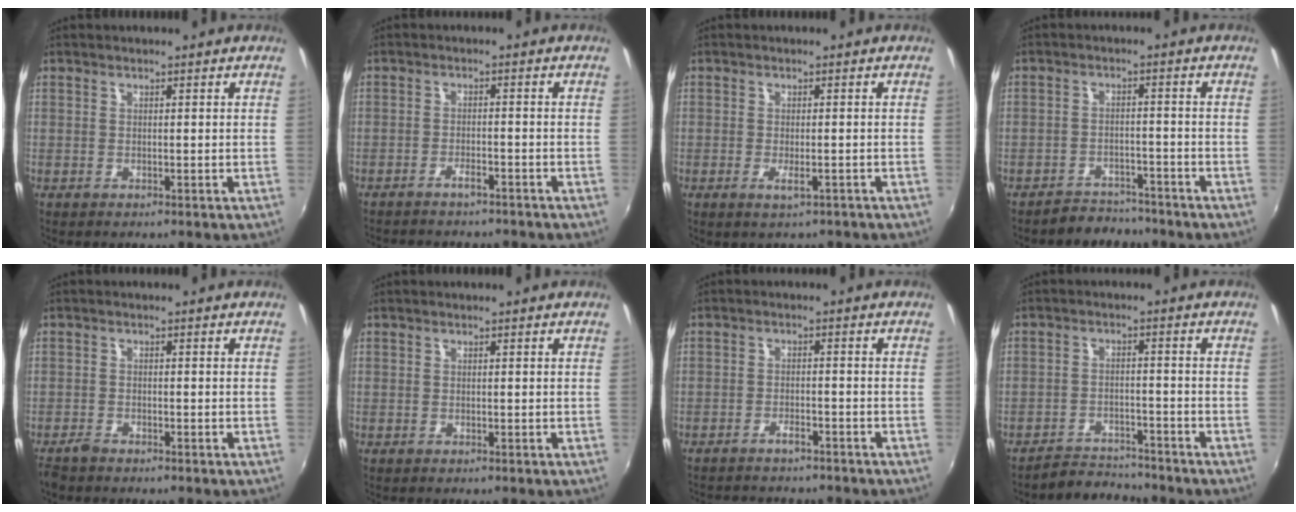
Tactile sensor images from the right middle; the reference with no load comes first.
{"total": 6.4, "force": [-5.7, 1.7, 2.3], "torque": [-0.060, -0.006, -0.083]}
{"total": 2.4, "force": [-1.4, 0.8, 1.8], "torque": [-0.032, -0.004, -0.020]}
{"total": 5.5, "force": [-5.1, 2.1, 0.3], "torque": [-0.018, 0.012, -0.074]}
{"total": 2.2, "force": [-2.0, 0.6, 0.6], "torque": [-0.022, -0.006, -0.043]}
{"total": 0.0}
{"total": 6.9, "force": [-6.2, 1.9, 2.3], "torque": [-0.063, -0.007, -0.089]}
{"total": 5.7, "force": [-5.6, 1.0, -0.1], "torque": [-0.019, 0.011, -0.093]}